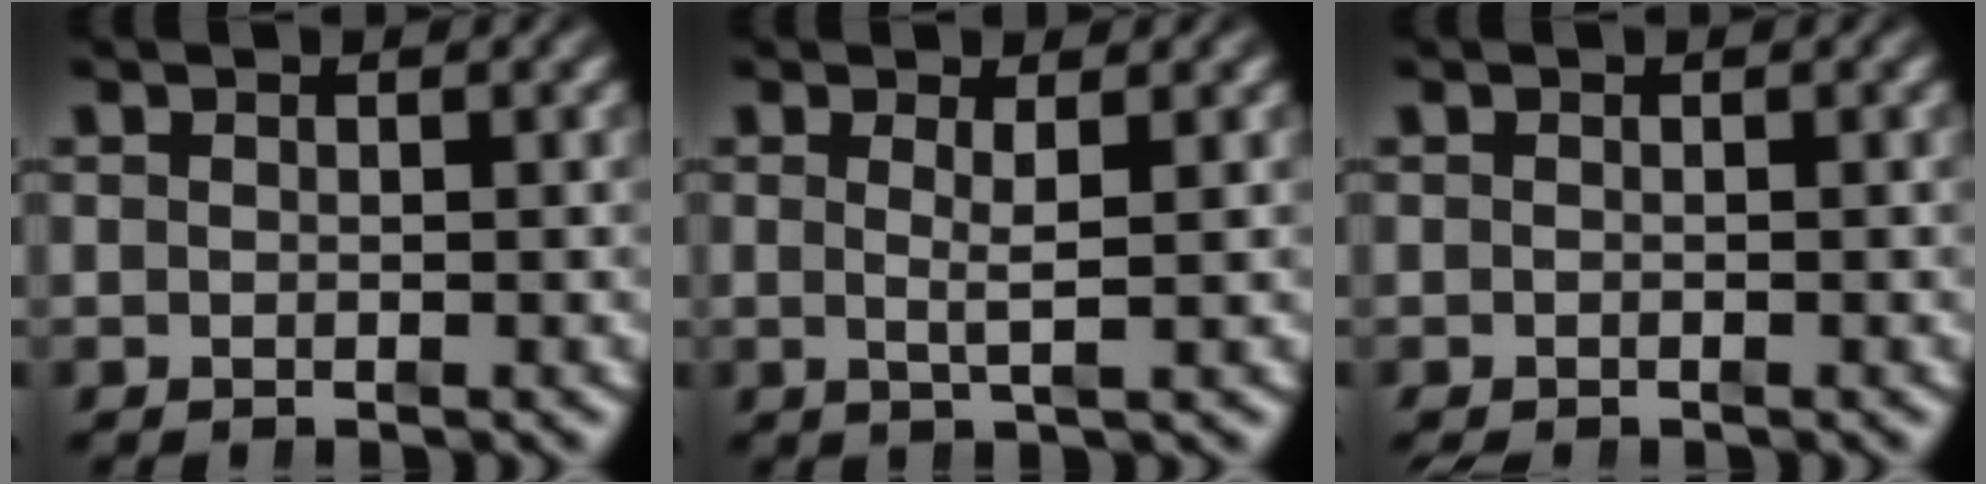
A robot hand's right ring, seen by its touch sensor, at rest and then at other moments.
{"total": 1.8, "force": [0.4, -0.5, 1.7], "torque": [-0.033, -0.014, 0.012]}
{"total": 0.6, "force": [-0.6, 0.1, 0.1], "torque": [-0.008, -0.010, -0.005]}